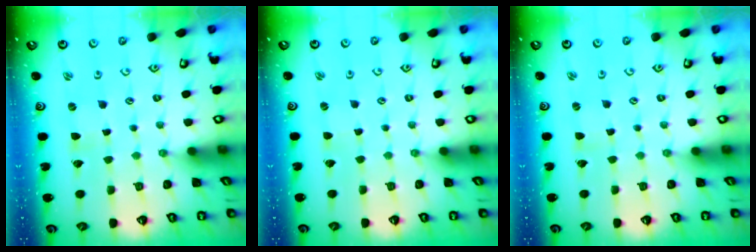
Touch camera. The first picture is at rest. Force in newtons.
{"total": 0.7, "press": 0.7, "slide": 0.1}
{"total": 1.0, "press": 1.0, "slide": 0.1}